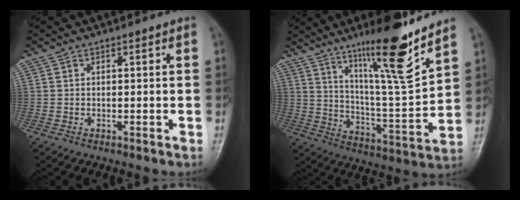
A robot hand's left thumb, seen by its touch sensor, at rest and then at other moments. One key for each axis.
{"total": 17.1, "fx": 11.7, "fy": 1.7, "fz": 12.4, "tx": -0.186, "ty": -0.081, "tz": 0.201}